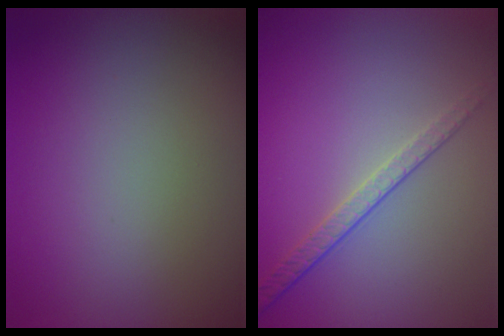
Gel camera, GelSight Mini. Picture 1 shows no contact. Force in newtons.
{"total": 2.1, "press": 1.6, "slide": 1.4}